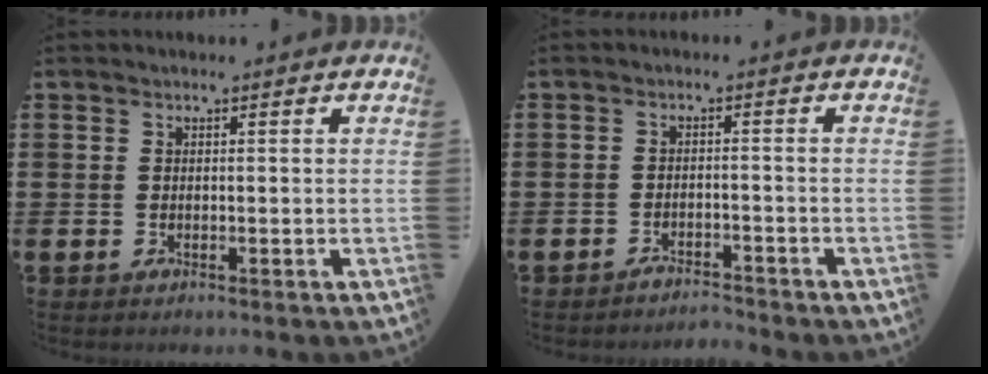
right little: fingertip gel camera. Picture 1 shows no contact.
{"total": 2.2, "force": [-2.1, 0.0, -0.2], "torque": [-0.002, 0.004, -0.048]}